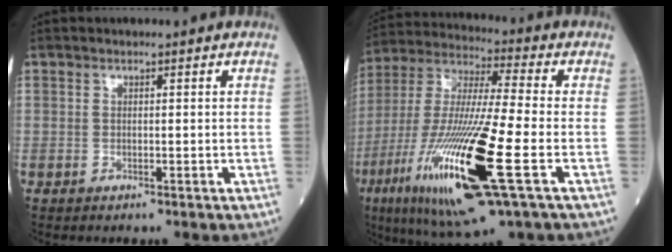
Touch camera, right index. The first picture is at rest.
{"total": 23.3, "force": [-8.0, 2.1, 21.8], "torque": [-0.469, -0.046, -0.146]}